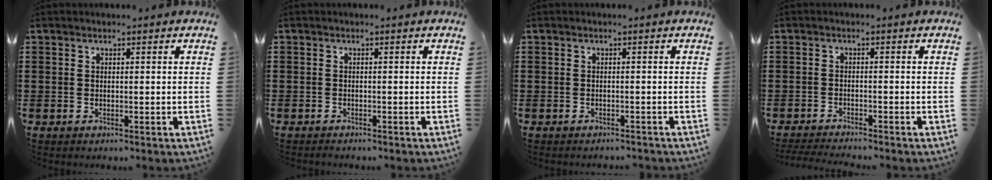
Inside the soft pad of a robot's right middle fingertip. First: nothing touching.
{"total": 0.8, "force": [-0.8, 0.2, -0.1], "torque": [0.000, 0.002, -0.018]}
{"total": 0.8, "force": [-0.8, 0.0, 0.1], "torque": [-0.004, -0.001, -0.017]}
{"total": 2.3, "force": [-2.3, -0.1, 0.5], "torque": [-0.009, -0.002, -0.046]}